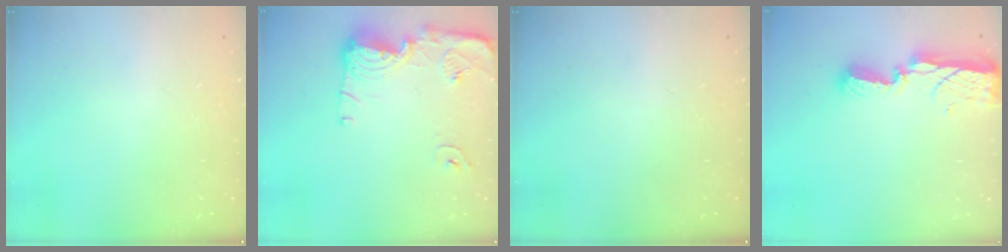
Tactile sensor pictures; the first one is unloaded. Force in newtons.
{"total": 13.8, "press": 13.8, "slide": 1.3}
{"total": 0.0}
{"total": 8.7, "press": 8.6, "slide": 0.8}